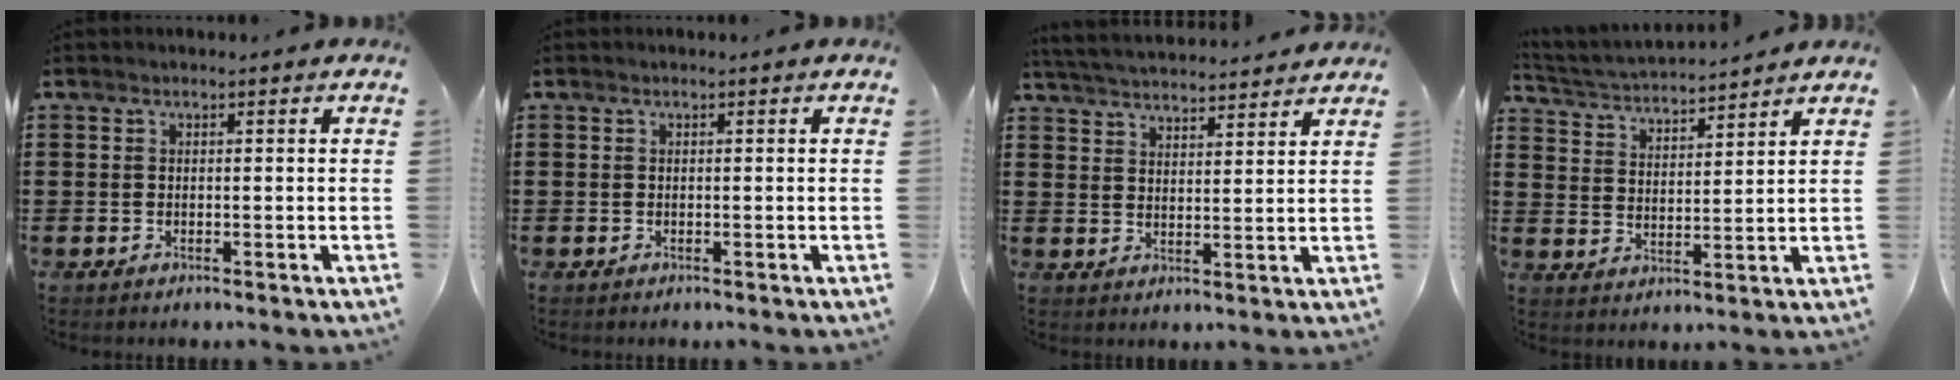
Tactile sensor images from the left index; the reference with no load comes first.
{"total": 0.0}
{"total": 4.3, "force": [4.2, 0.1, 0.5], "torque": [-0.027, -0.023, 0.074]}
{"total": 3.6, "force": [3.6, 0.1, 0.3], "torque": [-0.027, -0.021, 0.058]}